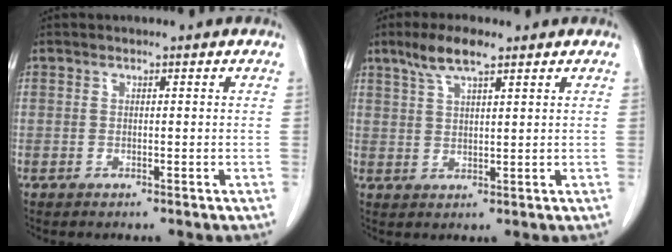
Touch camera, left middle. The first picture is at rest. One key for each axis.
{"total": 5.5, "fx": 3.8, "fy": 0.8, "fz": 3.9, "tx": -0.084, "ty": 0.008, "tz": 0.074}